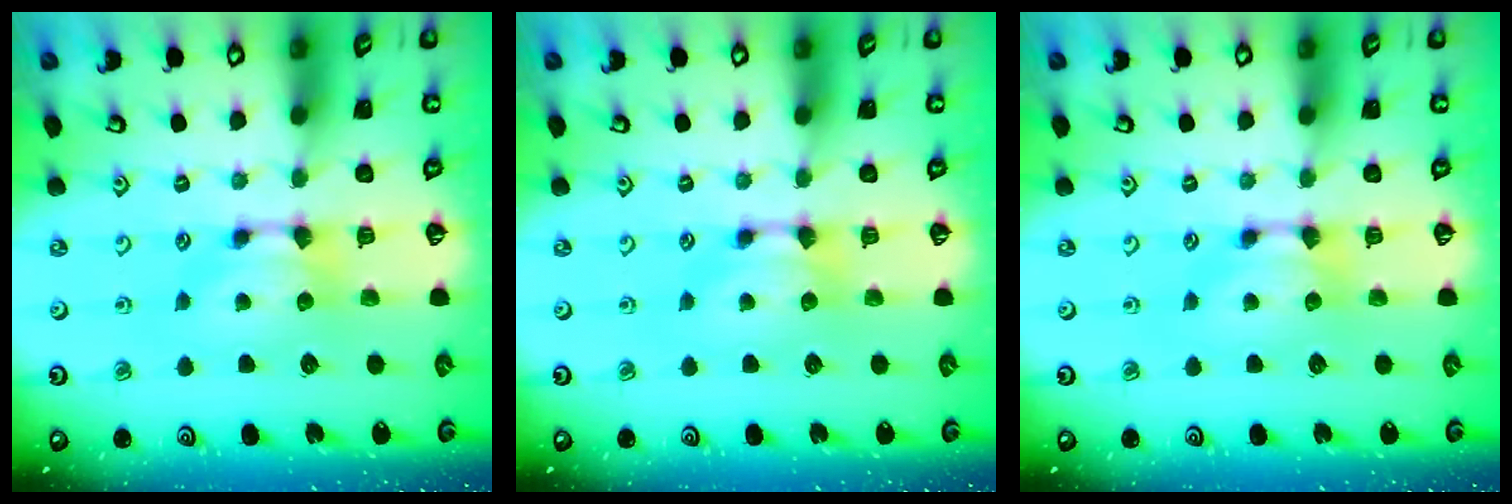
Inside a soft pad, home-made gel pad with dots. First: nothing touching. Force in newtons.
{"total": 0.0}
{"total": 0.0}